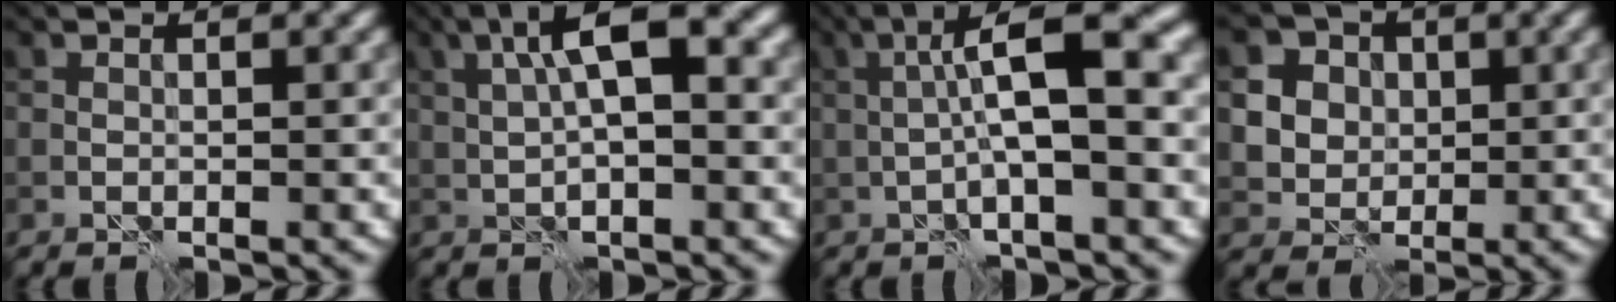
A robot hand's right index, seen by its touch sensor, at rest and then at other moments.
{"total": 6.3, "force": [1.2, 2.1, 5.8], "torque": [-0.102, 0.016, 0.012]}
{"total": 7.3, "force": [0.2, 1.6, 7.1], "torque": [-0.117, 0.023, -0.005]}
{"total": 8.8, "force": [2.7, 7.7, 3.3], "torque": [-0.079, 0.021, 0.039]}